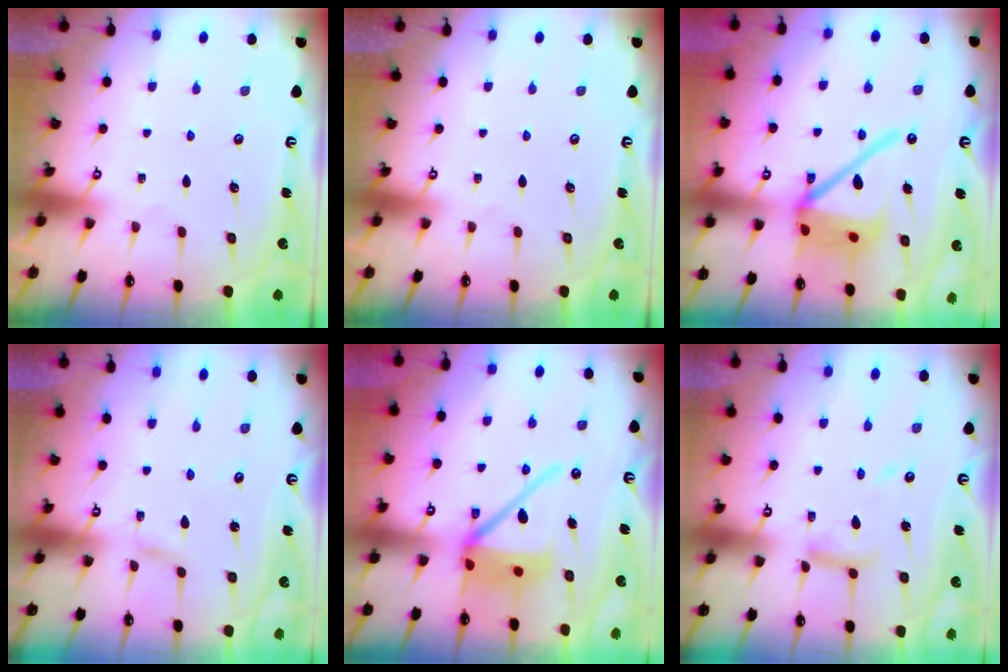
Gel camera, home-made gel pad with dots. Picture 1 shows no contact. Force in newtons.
{"total": 0.0}
{"total": 17.9, "press": 17.7, "slide": 2.2}
{"total": 2.4, "press": 2.4, "slide": 0.3}
{"total": 15.6, "press": 15.3, "slide": 2.5}
{"total": 11.1, "press": 11.1, "slide": 1.1}